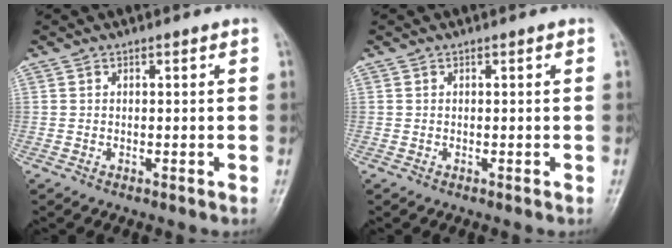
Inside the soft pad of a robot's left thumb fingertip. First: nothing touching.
{"total": 0.0}